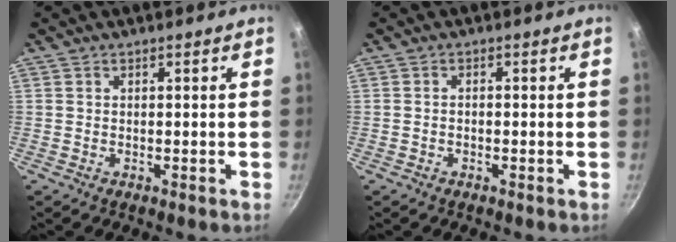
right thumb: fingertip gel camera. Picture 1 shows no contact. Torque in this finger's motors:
{"motor_torque": [-0.49, 0.21, -0.48, 0.07, 0.05]}